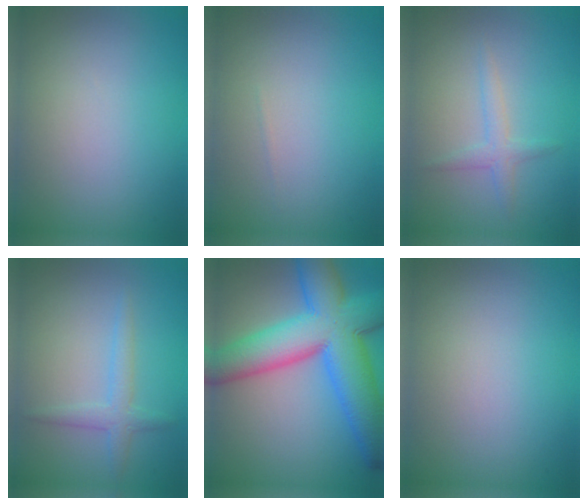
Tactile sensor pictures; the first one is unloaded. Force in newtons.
{"total": 0.0}
{"total": 1.7, "press": 1.7, "slide": 0.1}
{"total": 2.1, "press": 2.1, "slide": 0.1}
{"total": 12.7, "press": 12.7, "slide": 0.4}
{"total": 0.0}